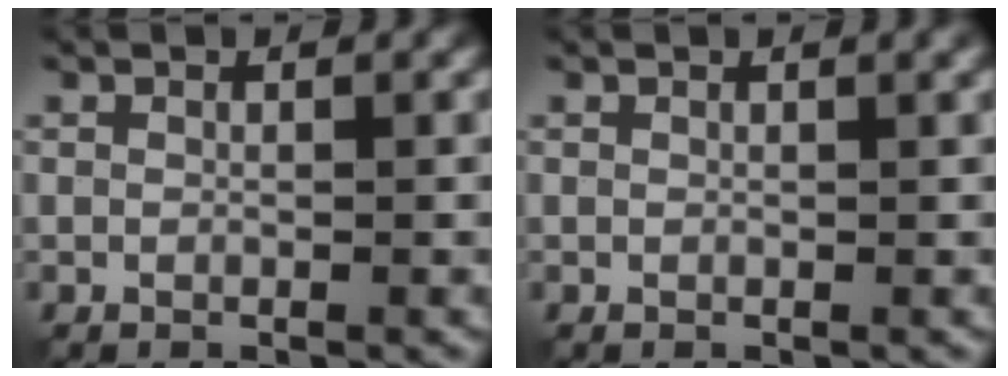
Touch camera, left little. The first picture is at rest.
{"total": 1.2, "force": [0.7, 0.3, 1.0], "torque": [-0.008, 0.006, 0.007]}